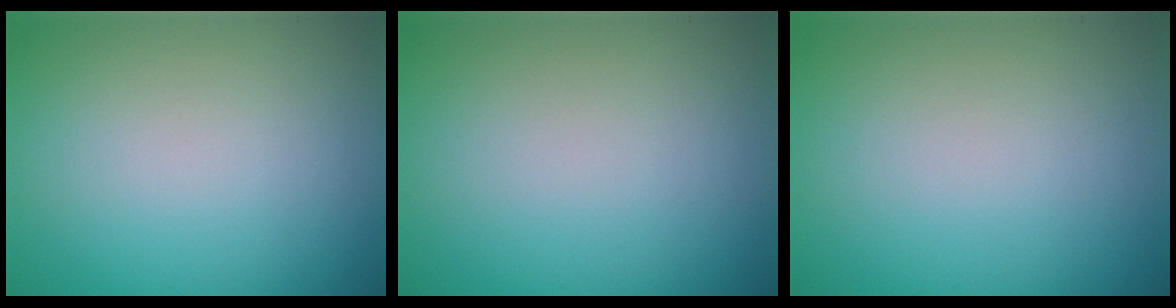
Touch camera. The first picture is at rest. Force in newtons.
{"total": 0.0}
{"total": 0.0}